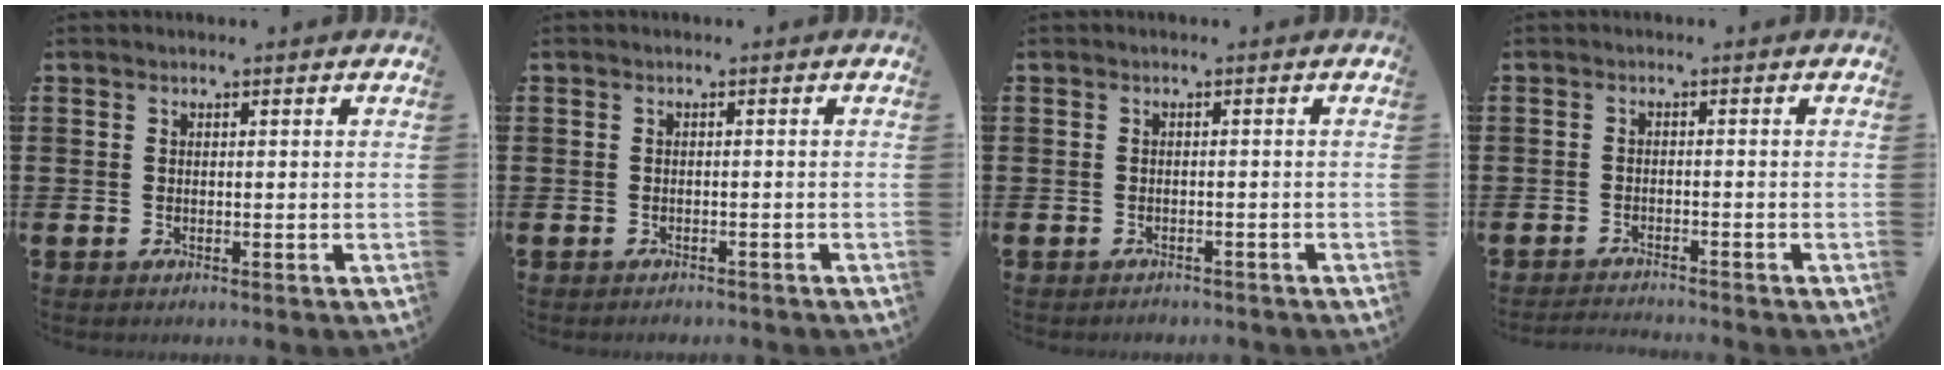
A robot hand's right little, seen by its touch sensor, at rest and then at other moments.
{"total": 0.6, "force": [-0.6, 0.1, 0.0], "torque": [-0.003, -0.002, -0.012]}
{"total": 0.8, "force": [-0.8, 0.1, 0.0], "torque": [-0.002, 0.000, -0.017]}
{"total": 1.5, "force": [-1.5, -0.1, 0.1], "torque": [-0.003, 0.004, -0.029]}